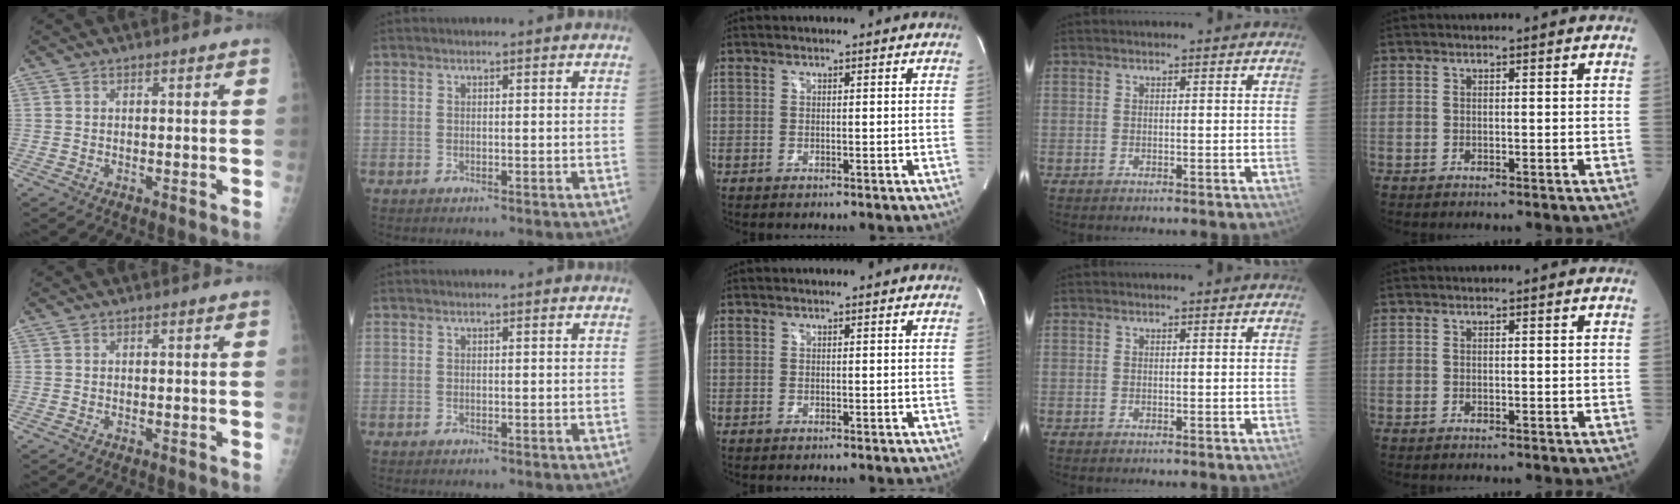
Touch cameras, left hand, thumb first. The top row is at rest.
{}